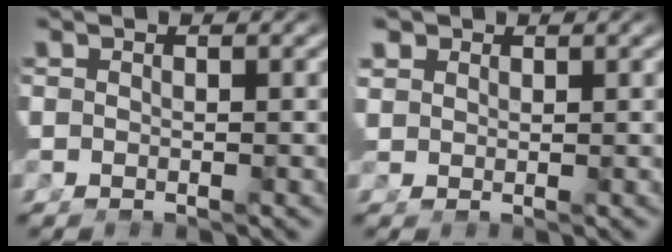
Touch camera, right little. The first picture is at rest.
{"total": 1.2, "force": [1.1, 0.1, 0.5], "torque": [-0.008, -0.003, 0.032]}